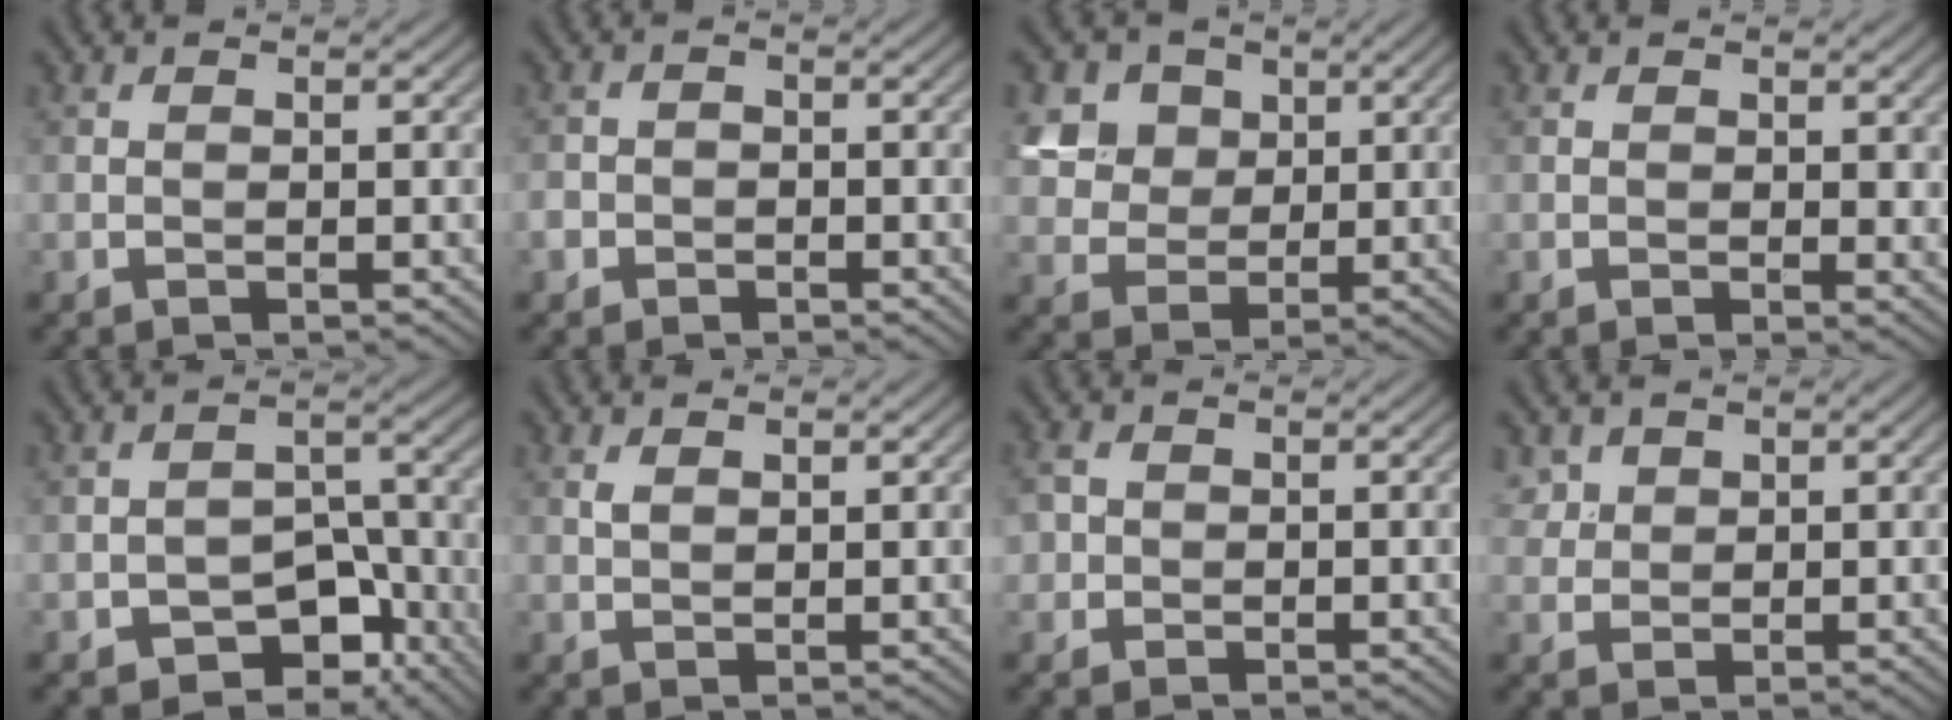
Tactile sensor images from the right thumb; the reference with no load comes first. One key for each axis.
{"total": 1.9, "fx": -1.2, "fy": 1.5, "fz": 0.5, "tx": -0.004, "ty": 0.000, "tz": -0.024}
{"total": 9.6, "fx": 4.3, "fy": 7.6, "fz": 4.0, "tx": -0.141, "ty": 0.007, "tz": 0.087}
{"total": 1.5, "fx": 0.6, "fy": 0.8, "fz": 1.1, "tx": -0.012, "ty": -0.005, "tz": 0.012}
{"total": 8.0, "fx": -4.8, "fy": 4.9, "fz": 4.2, "tx": -0.059, "ty": -0.002, "tz": -0.075}
{"total": 1.2, "fx": 0.8, "fy": 0.4, "fz": 0.8, "tx": -0.025, "ty": 0.000, "tz": 0.019}
{"total": 2.7, "fx": 0.0, "fy": 2.5, "fz": 1.1, "tx": -0.034, "ty": 0.002, "tz": 0.000}
{"total": 2.9, "fx": 1.7, "fy": 2.2, "fz": 0.9, "tx": -0.032, "ty": -0.003, "tz": 0.040}